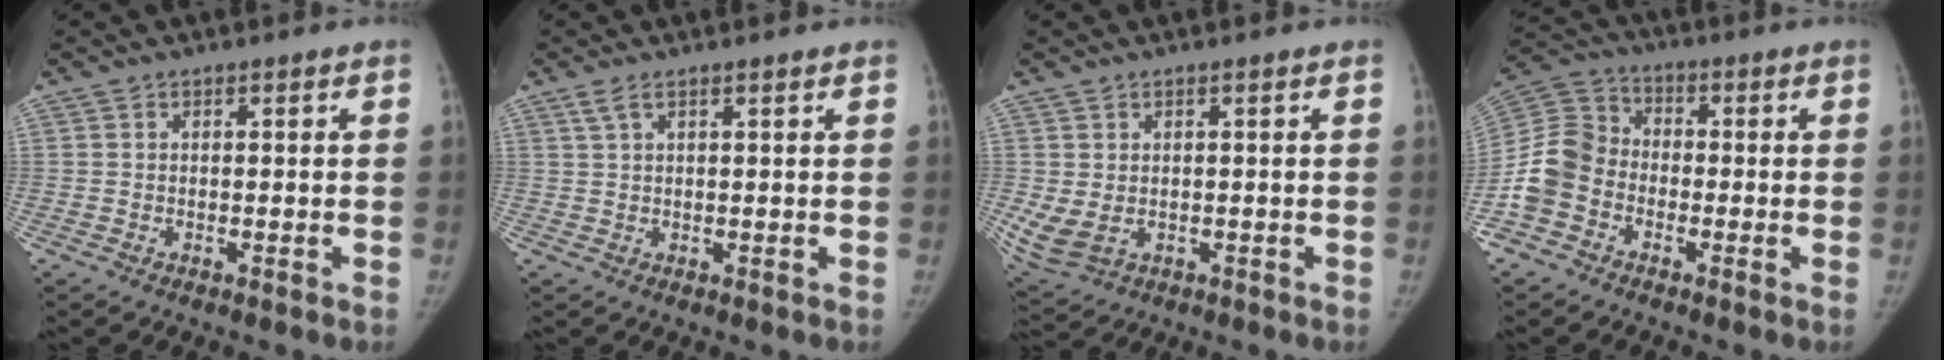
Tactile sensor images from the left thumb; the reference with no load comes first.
{"total": 2.3, "force": [1.5, 0.5, 1.6], "torque": [-0.041, 0.007, 0.035]}
{"total": 6.5, "force": [-0.3, 4.2, 5.0], "torque": [-0.110, -0.005, 0.011]}
{"total": 10.0, "force": [-3.5, 8.1, 4.8], "torque": [-0.095, 0.034, -0.080]}